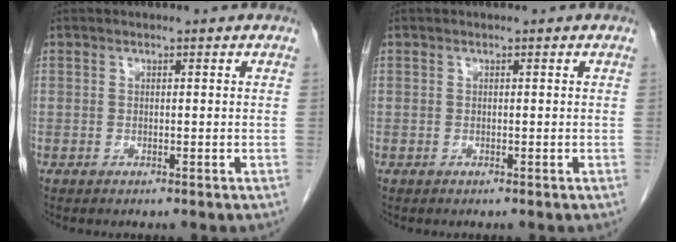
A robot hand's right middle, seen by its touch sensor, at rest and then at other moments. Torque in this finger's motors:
{"motor_torque": [-0.06, -0.01, 0.00, -0.01]}